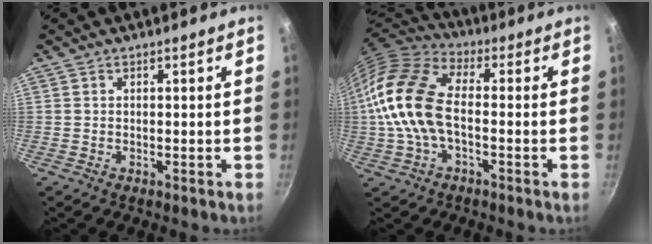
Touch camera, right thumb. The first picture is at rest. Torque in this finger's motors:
{"motor_torque": [-0.76, 1.30, 1.92, 0.08, 0.77]}